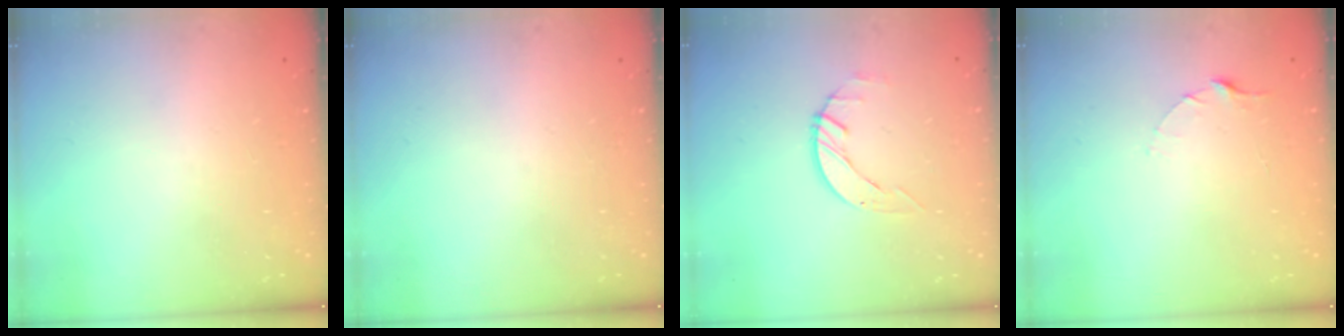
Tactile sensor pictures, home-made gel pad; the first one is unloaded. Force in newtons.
{"total": 0.0}
{"total": 2.6, "press": 2.6, "slide": 0.3}
{"total": 2.5, "press": 2.5, "slide": 0.3}